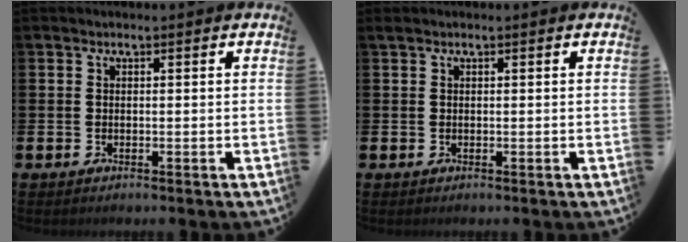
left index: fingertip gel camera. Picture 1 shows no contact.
{"total": 0.0}